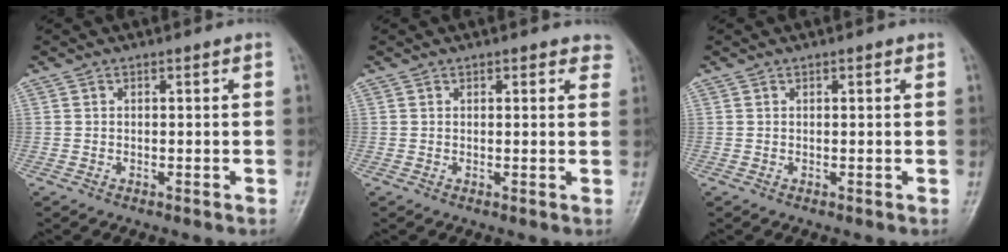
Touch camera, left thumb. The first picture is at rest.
{"total": 2.8, "force": [2.2, 1.4, 1.2], "torque": [0.017, -0.003, 0.016]}
{"total": 0.5, "force": [0.3, 0.2, 0.4], "torque": [-0.006, -0.001, 0.002]}